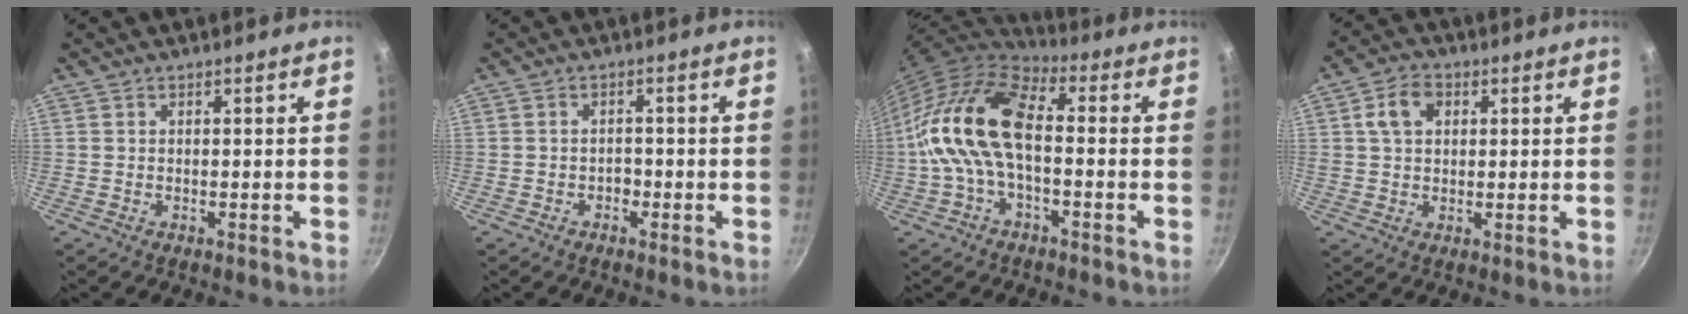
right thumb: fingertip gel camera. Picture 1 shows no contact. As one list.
[{"total": 1.5, "force": [-0.8, 1.1, 0.6], "torque": [0.002, 0.013, -0.011]}, {"total": 14.7, "force": [-1.0, 7.7, 12.4], "torque": [-0.235, 0.035, -0.034]}, {"total": 6.1, "force": [1.7, 4.5, 3.7], "torque": [-0.052, 0.007, 0.025]}]